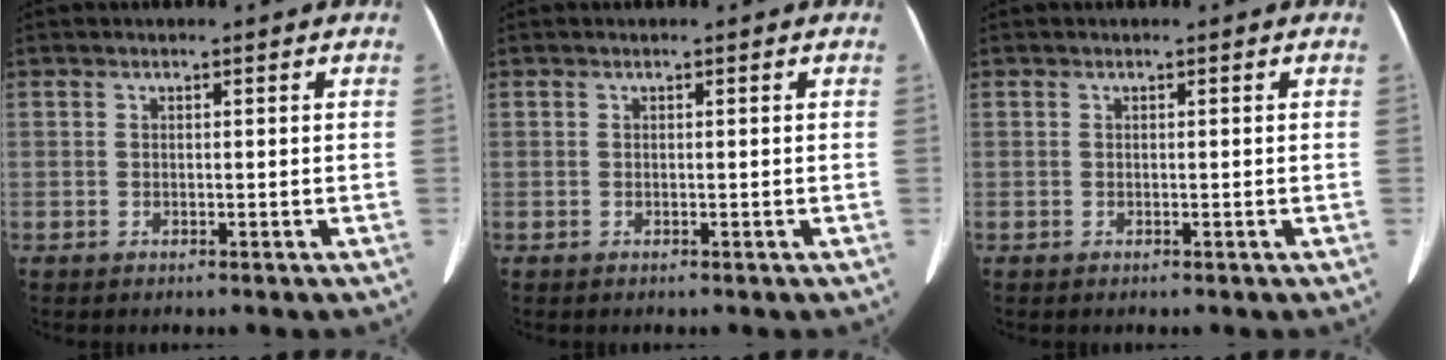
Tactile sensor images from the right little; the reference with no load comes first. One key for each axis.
{"total": 0.0}
{"total": 0.0}